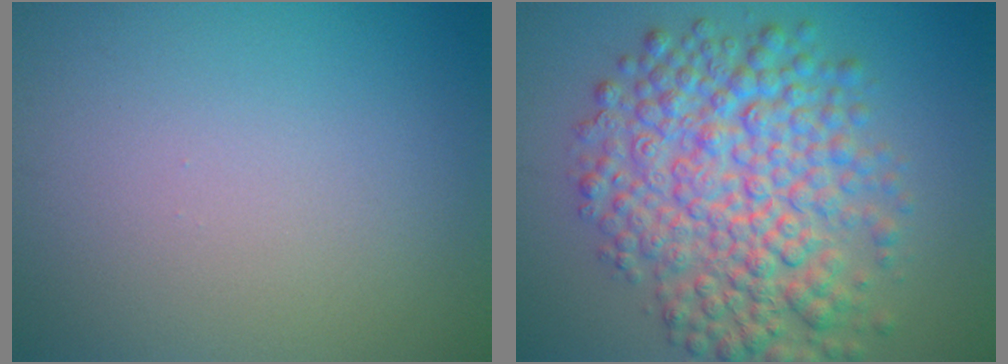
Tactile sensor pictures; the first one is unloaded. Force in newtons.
{"total": 8.9, "press": 8.9, "slide": 0.1}